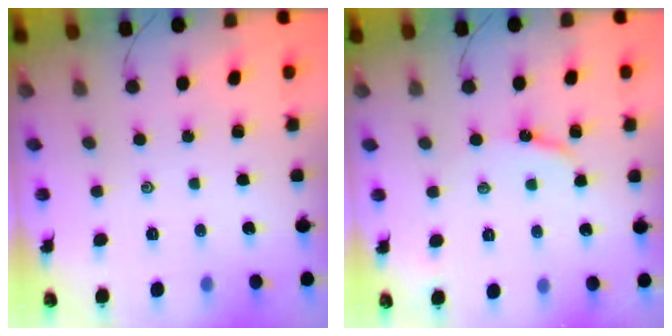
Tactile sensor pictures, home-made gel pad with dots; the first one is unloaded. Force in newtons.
{"total": 6.2, "press": 6.2, "slide": 0.6}